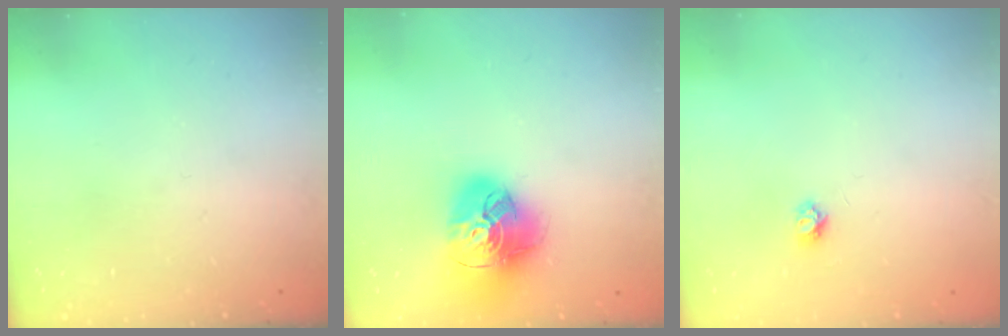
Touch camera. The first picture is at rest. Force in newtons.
{"total": 18.0, "press": 17.9, "slide": 2.0}
{"total": 3.7, "press": 3.7, "slide": 0.4}